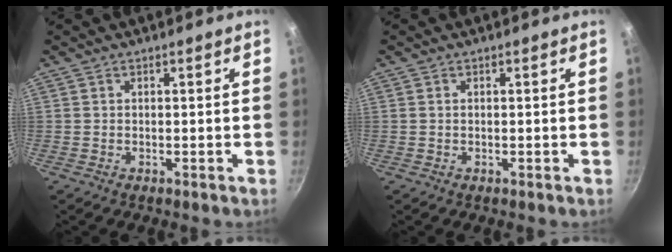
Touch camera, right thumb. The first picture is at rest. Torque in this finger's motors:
{"motor_torque": [-0.28, 0.11, -0.16, 0.12, 0.03]}